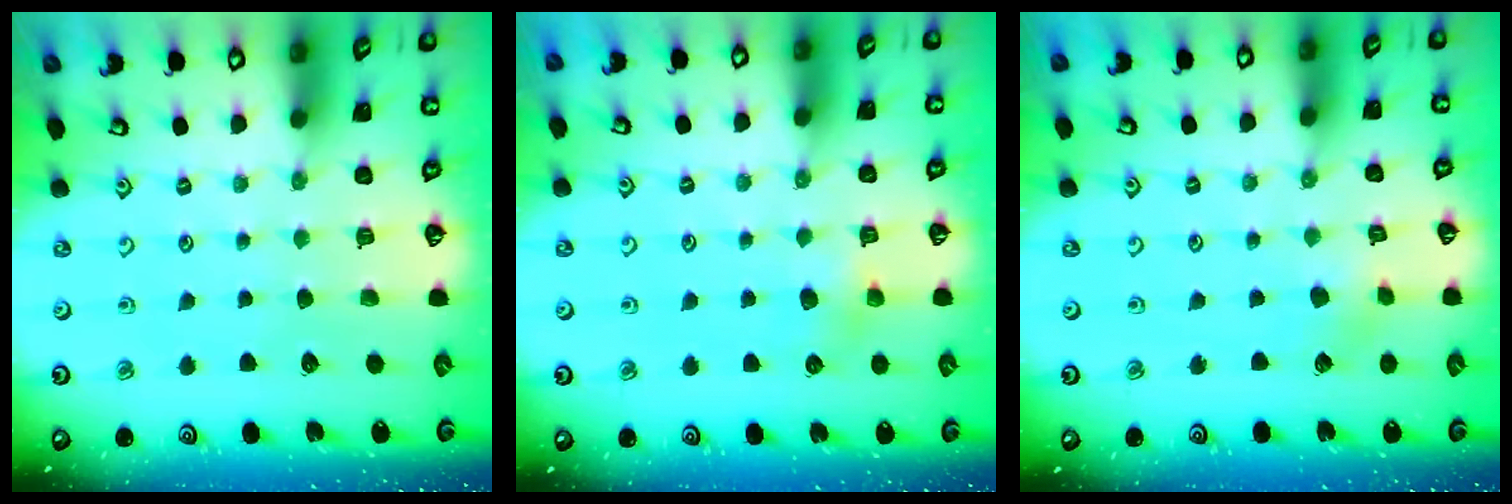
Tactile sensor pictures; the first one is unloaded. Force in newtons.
{"total": 4.1, "press": 4.1, "slide": 0.5}
{"total": 3.3, "press": 3.3, "slide": 0.5}